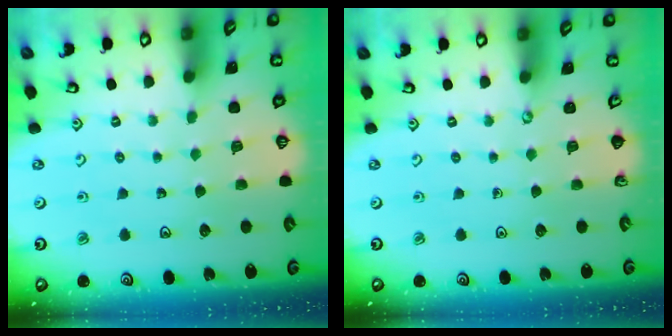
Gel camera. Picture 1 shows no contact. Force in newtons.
{"total": 0.0}